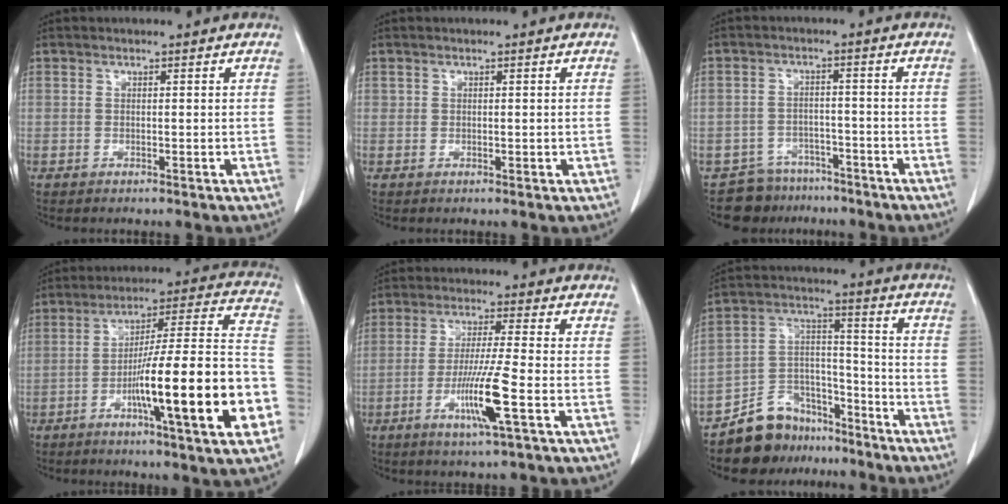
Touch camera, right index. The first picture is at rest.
{"total": 0.8, "force": [0.1, 0.7, 0.4], "torque": [-0.006, 0.004, 0.007]}
{"total": 6.6, "force": [-5.3, 3.8, -0.7], "torque": [0.021, 0.024, -0.080]}
{"total": 22.3, "force": [-7.2, 1.1, 21.1], "torque": [-0.266, 0.009, -0.110]}
{"total": 8.9, "force": [-3.2, -0.7, 8.3], "torque": [-0.156, -0.016, -0.060]}
{"total": 10.8, "force": [-8.9, 5.9, 1.6], "torque": [-0.028, 0.054, -0.151]}